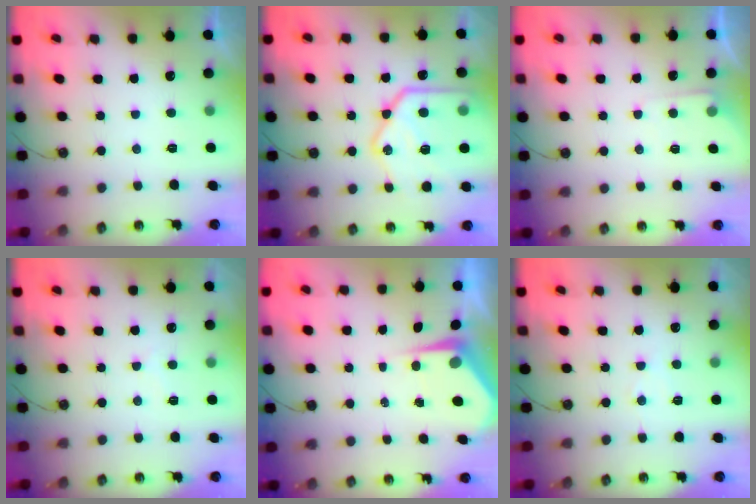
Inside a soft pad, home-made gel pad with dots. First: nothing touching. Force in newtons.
{"total": 24.1, "press": 23.9, "slide": 2.6}
{"total": 4.1, "press": 4.0, "slide": 0.6}
{"total": 3.2, "press": 3.1, "slide": 0.5}
{"total": 4.8, "press": 4.8, "slide": 0.4}
{"total": 4.8, "press": 4.8, "slide": 0.7}